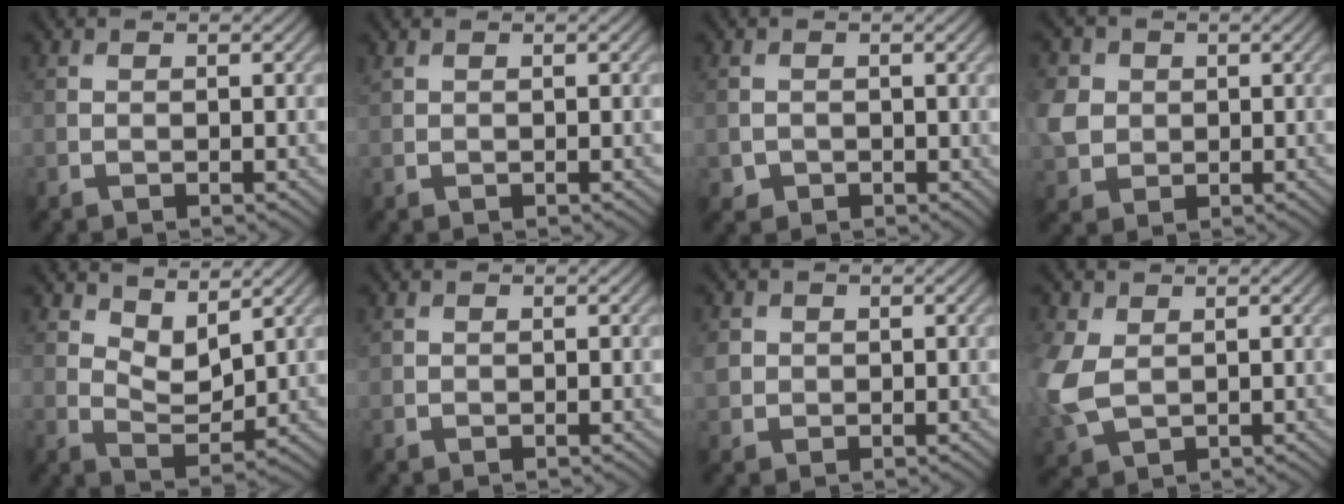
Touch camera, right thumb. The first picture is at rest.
{"total": 0.6, "force": [0.5, 0.1, 0.3], "torque": [-0.010, 0.003, 0.013]}
{"total": 1.2, "force": [-0.3, 1.1, 0.2], "torque": [-0.001, -0.008, -0.008]}
{"total": 5.1, "force": [0.5, 4.5, 2.2], "torque": [-0.072, 0.005, 0.004]}
{"total": 5.1, "force": [3.8, 2.1, 2.7], "torque": [-0.063, -0.008, 0.066]}
{"total": 0.5, "force": [0.4, 0.4, 0.1], "torque": [-0.001, -0.002, 0.009]}
{"total": 2.2, "force": [0.3, 2.1, 0.7], "torque": [-0.022, -0.001, 0.006]}
{"total": 7.4, "force": [0.6, 5.1, 5.3], "torque": [-0.178, -0.003, 0.013]}